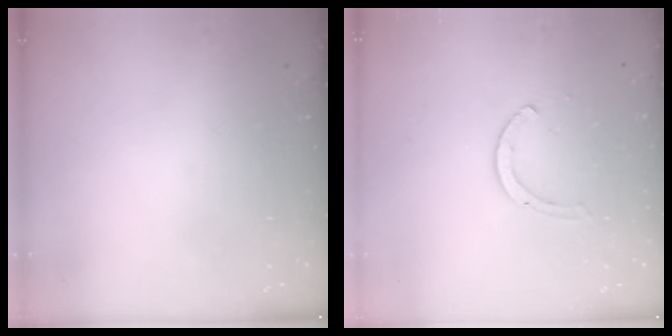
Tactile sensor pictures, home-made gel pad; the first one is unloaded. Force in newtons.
{"total": 2.6, "press": 2.6, "slide": 0.3}